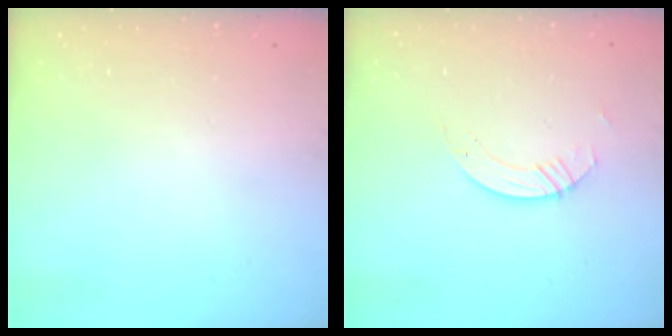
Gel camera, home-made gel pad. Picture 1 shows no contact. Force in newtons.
{"total": 2.8, "press": 2.8, "slide": 0.2}